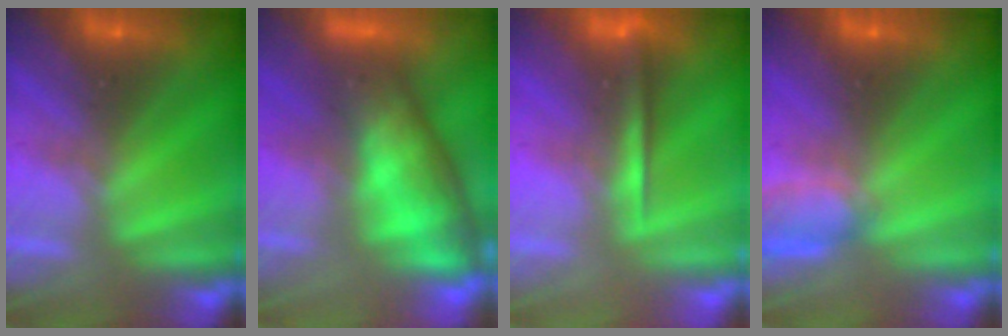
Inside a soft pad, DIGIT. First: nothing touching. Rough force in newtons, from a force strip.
{"total": 8.0}
{"total": 1.3}
{"total": 3.9}